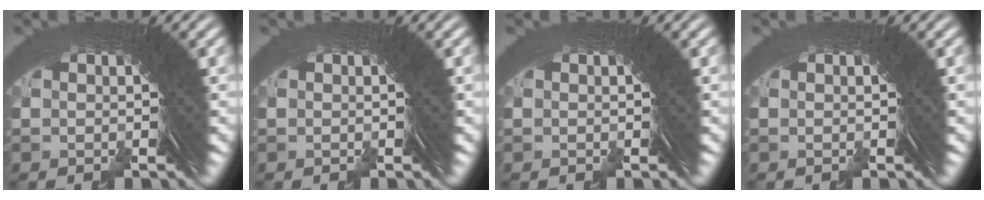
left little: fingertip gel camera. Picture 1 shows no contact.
{"total": 0.0}
{"total": 0.0}
{"total": 0.0}